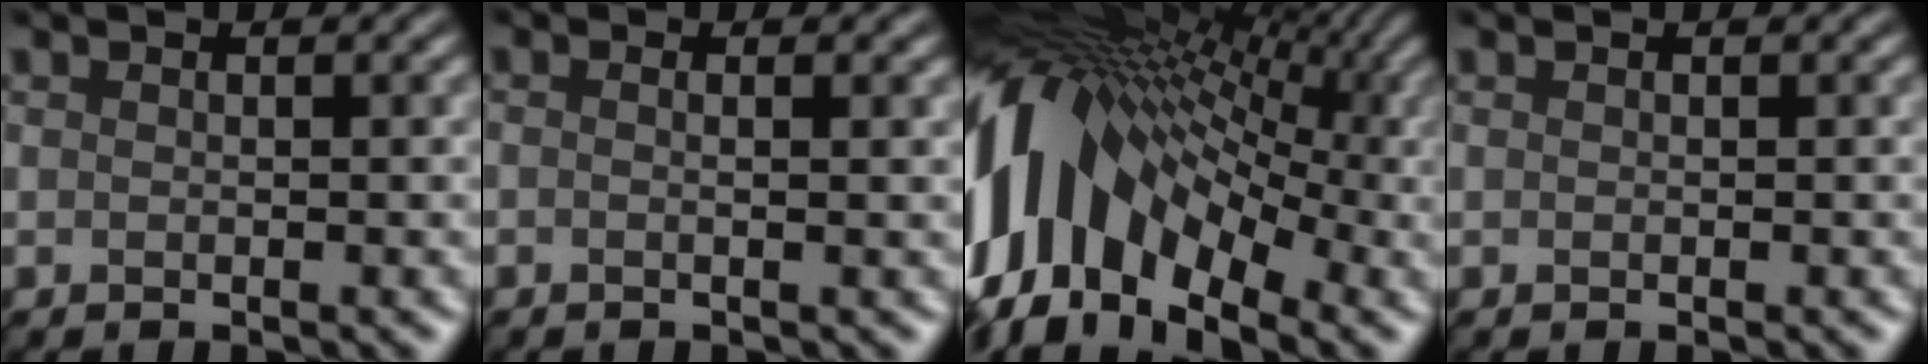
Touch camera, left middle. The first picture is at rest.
{"total": 1.5, "force": [0.3, 0.8, 1.2], "torque": [0.004, 0.006, -0.018]}
{"total": 12.9, "force": [-0.8, 8.2, 9.9], "torque": [-0.225, 0.025, -0.005]}
{"total": 0.0}